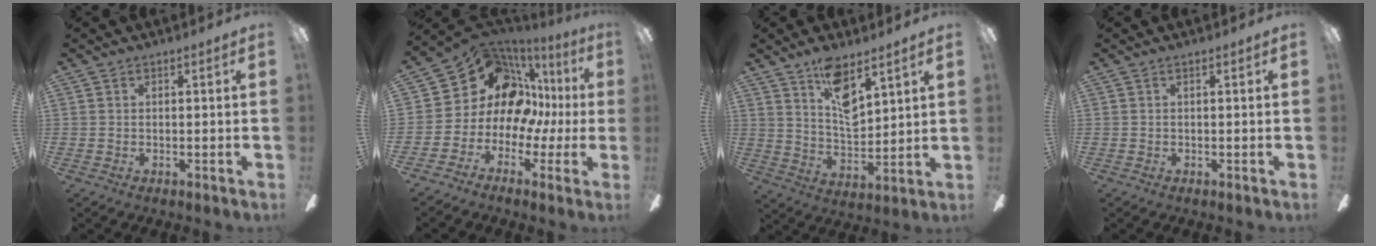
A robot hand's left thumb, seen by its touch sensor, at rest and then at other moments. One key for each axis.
{"total": 15.9, "fx": 5.6, "fy": 11.9, "fz": 9.0, "tx": -0.169, "ty": -0.044, "tz": 0.106}
{"total": 10.5, "fx": 7.1, "fy": 4.1, "fz": 6.5, "tx": -0.112, "ty": -0.036, "tz": 0.128}
{"total": 0.0}